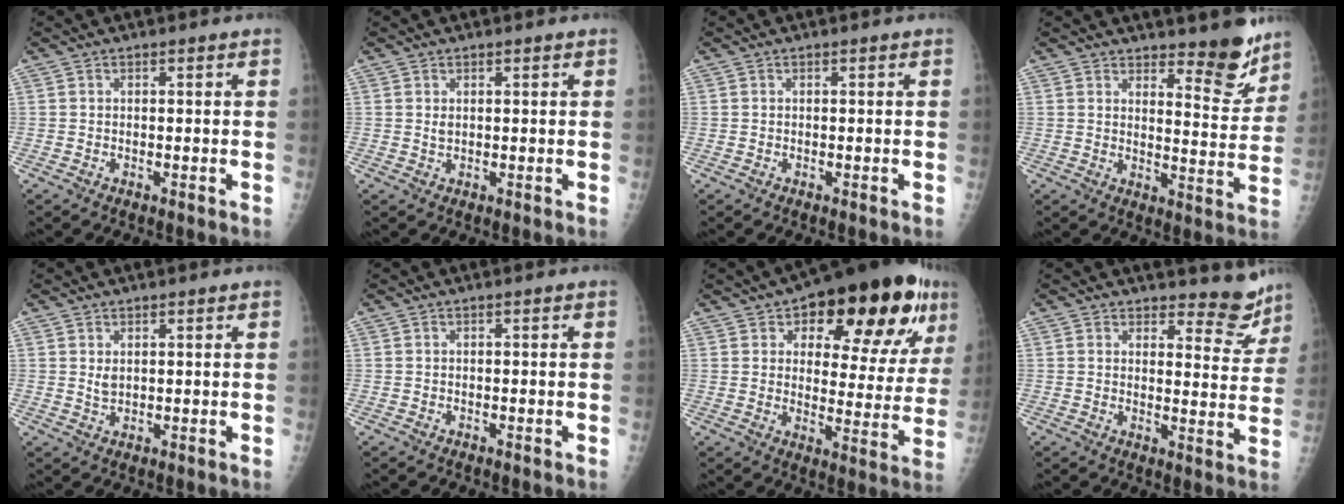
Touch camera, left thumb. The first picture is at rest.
{"total": 1.2, "force": [0.6, 0.7, 0.7], "torque": [-0.006, -0.005, 0.012]}
{"total": 0.0}
{"total": 8.9, "force": [7.2, 2.8, 4.5], "torque": [-0.025, -0.063, 0.107]}
{"total": 2.0, "force": [1.0, 1.2, 1.3], "torque": [-0.017, -0.009, 0.022]}
{"total": 0.0}
{"total": 24.0, "force": [12.2, 10.8, 17.6], "torque": [-0.191, -0.016, 0.171]}
{"total": 7.6, "force": [6.9, 2.9, 1.4], "torque": [0.016, -0.064, 0.078]}